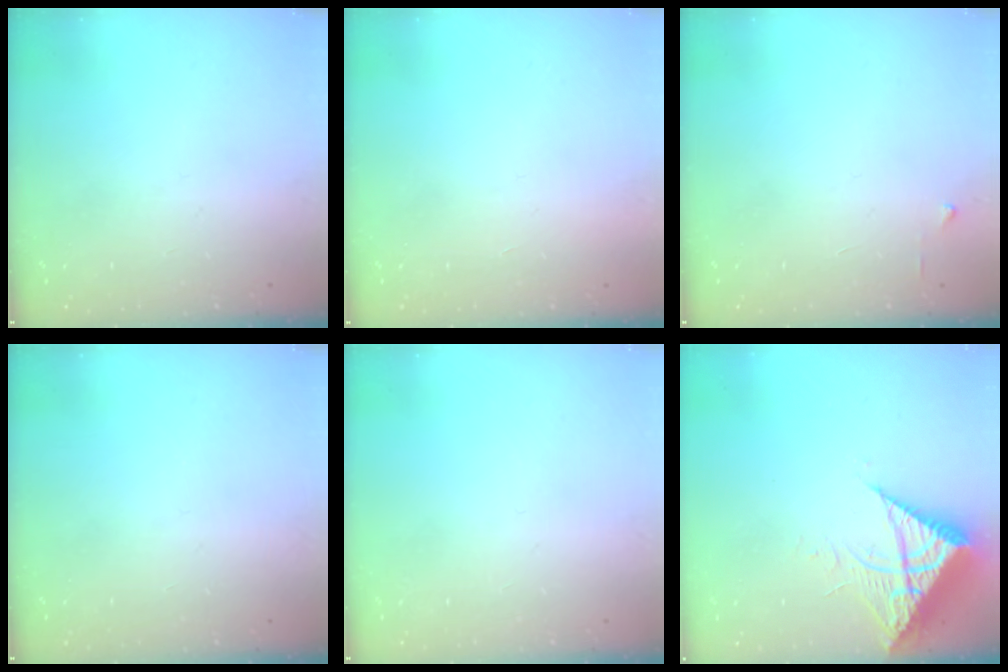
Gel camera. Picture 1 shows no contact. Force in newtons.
{"total": 1.7, "press": 1.7, "slide": 0.1}
{"total": 3.7, "press": 3.6, "slide": 0.4}
{"total": 0.0}
{"total": 0.0}
{"total": 9.4, "press": 9.4, "slide": 1.0}